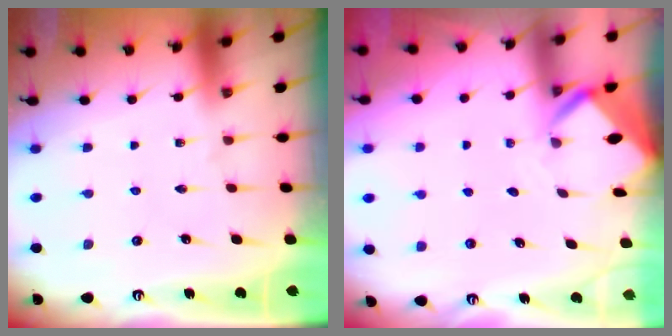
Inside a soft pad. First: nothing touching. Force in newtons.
{"total": 3.3, "press": 3.3, "slide": 0.1}